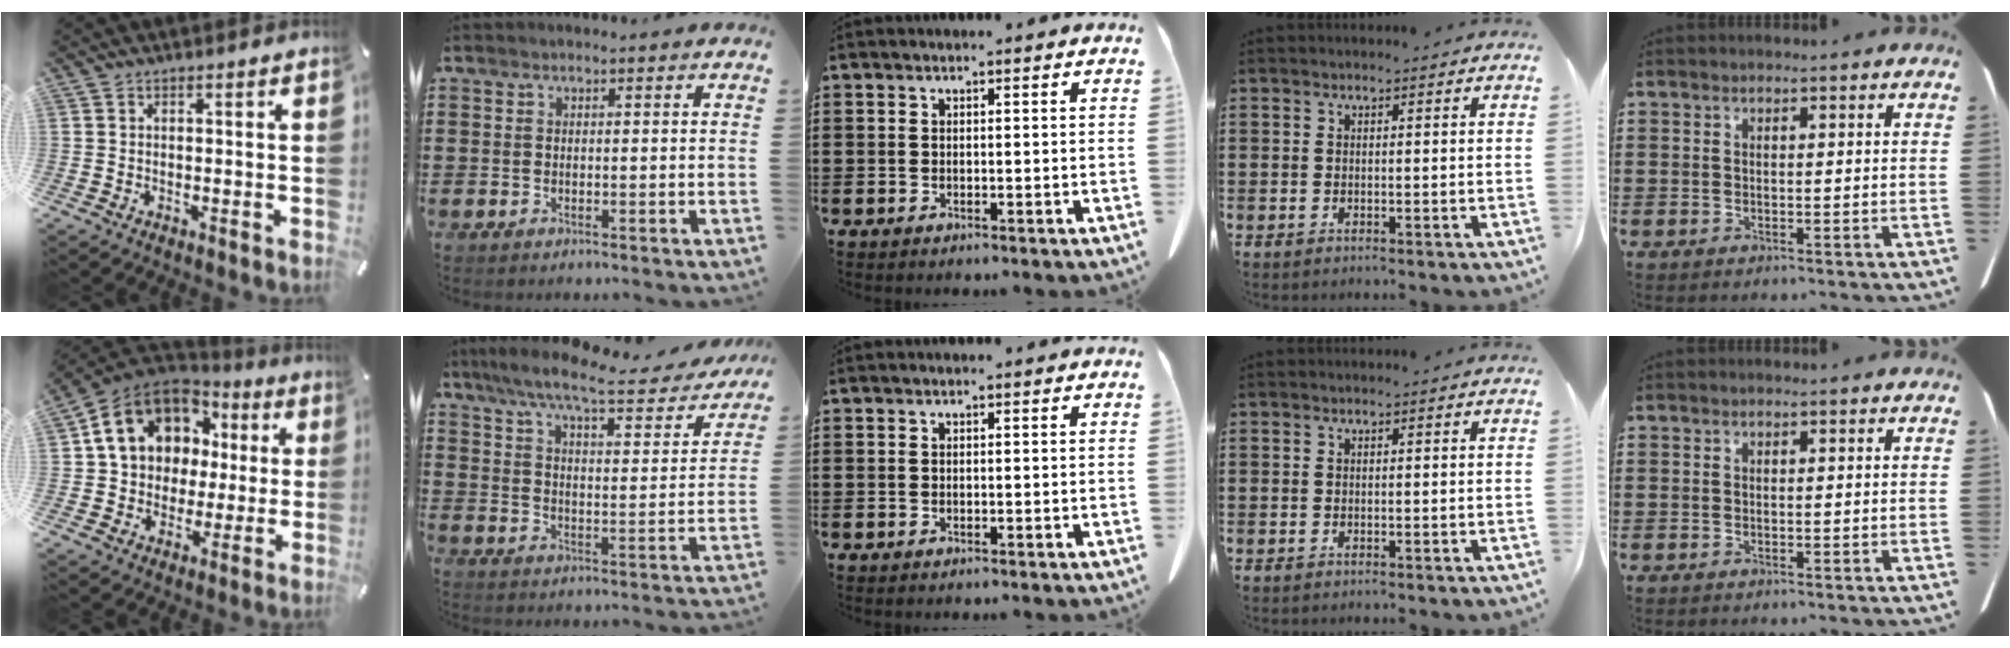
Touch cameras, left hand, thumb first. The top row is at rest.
{"thumb": {"total": 14.2, "force": [4.2, 12.3, 5.7], "torque": [-0.110, -0.013, 0.085]}, "index": {"total": 8.7, "force": [7.2, 0.4, 4.9], "torque": [-0.121, -0.038, 0.119]}}